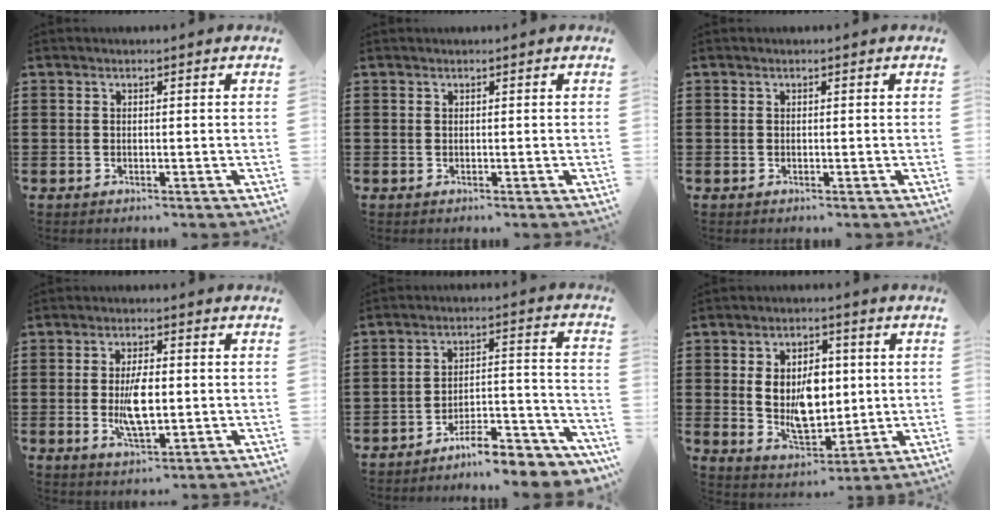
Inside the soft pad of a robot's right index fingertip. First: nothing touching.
{"total": 0.0}
{"total": 0.0}
{"total": 6.6, "force": [-0.5, 2.5, 6.1], "torque": [-0.128, -0.006, -0.014]}
{"total": 8.3, "force": [-7.8, 1.0, 2.8], "torque": [-0.033, 0.023, -0.147]}
{"total": 8.8, "force": [1.0, 5.6, 6.7], "torque": [-0.119, 0.007, 0.014]}